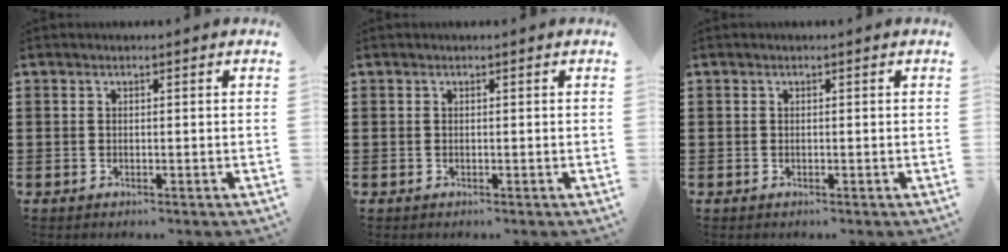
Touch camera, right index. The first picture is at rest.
{"total": 0.0}
{"total": 0.0}